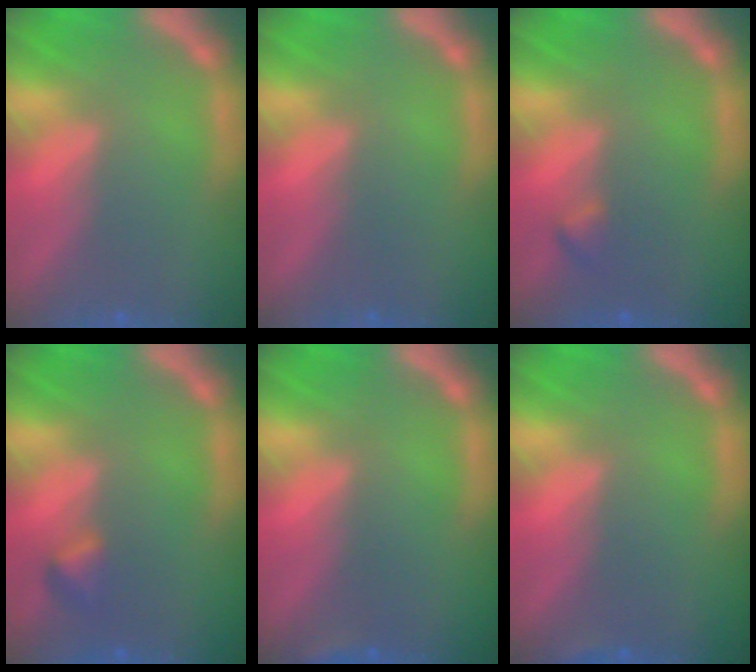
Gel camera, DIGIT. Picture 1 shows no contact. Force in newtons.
{"total": 0.0}
{"total": 0.9}
{"total": 1.4}
{"total": 1.4}
{"total": 0.9}